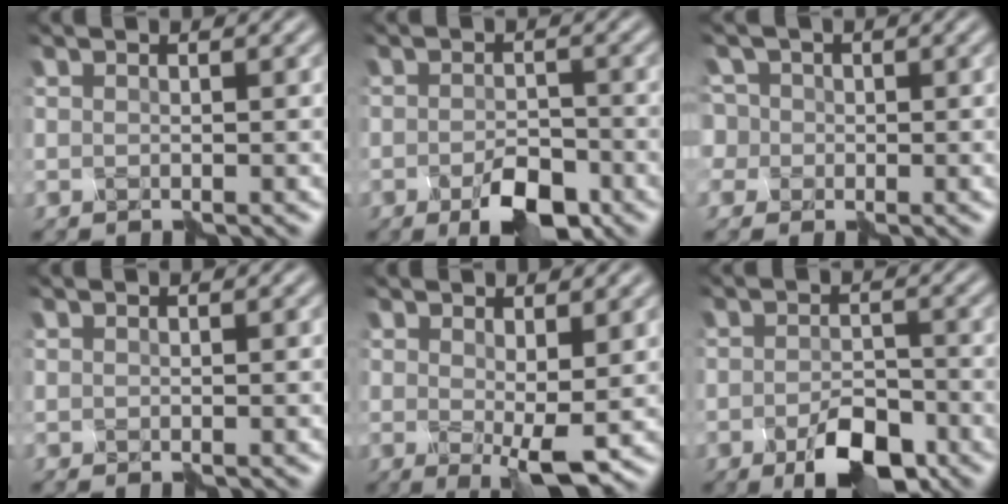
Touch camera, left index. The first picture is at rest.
{"total": 3.3, "force": [-2.3, 1.1, 2.2], "torque": [-0.045, 0.001, -0.040]}
{"total": 4.2, "force": [0.6, 3.9, 1.3], "torque": [-0.047, 0.028, -0.026]}
{"total": 0.0}
{"total": 3.6, "force": [0.2, 1.1, 3.4], "torque": [-0.065, -0.008, 0.005]}
{"total": 4.1, "force": [-2.8, 1.4, 2.6], "torque": [-0.052, 0.002, -0.049]}